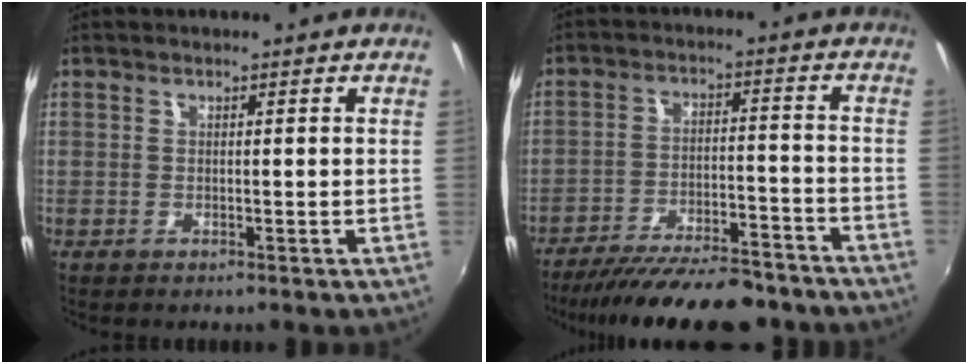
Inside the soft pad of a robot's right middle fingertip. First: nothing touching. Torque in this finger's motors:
{"motor_torque": [1.07, -1.07, 0.24, 0.11]}